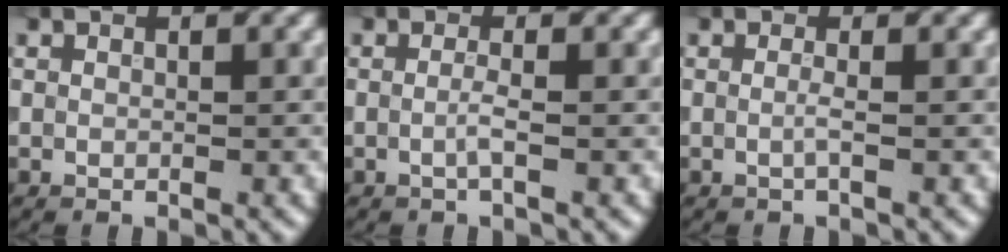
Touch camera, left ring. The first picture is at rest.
{"total": 1.2, "force": [-0.2, 0.1, 1.2], "torque": [-0.024, -0.005, -0.006]}
{"total": 0.9, "force": [-0.2, 0.1, 0.9], "torque": [-0.018, -0.007, -0.006]}